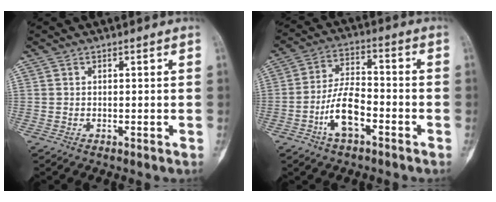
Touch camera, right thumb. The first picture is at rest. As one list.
[{"total": 9.3, "force": [-4.0, 4.4, 7.2], "torque": [-0.133, 0.036, -0.076]}]